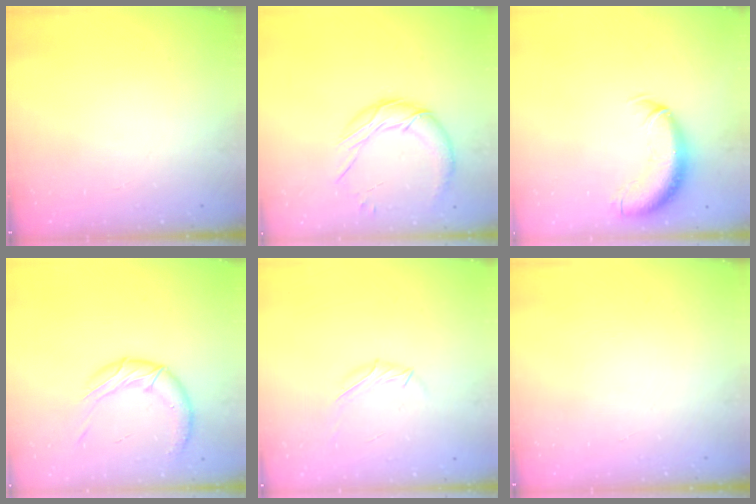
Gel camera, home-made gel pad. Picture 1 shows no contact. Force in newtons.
{"total": 11.8, "press": 11.7, "slide": 0.8}
{"total": 11.8, "press": 11.5, "slide": 2.6}
{"total": 12.8, "press": 12.8, "slide": 1.5}
{"total": 4.7, "press": 4.6, "slide": 1.1}
{"total": 0.0}